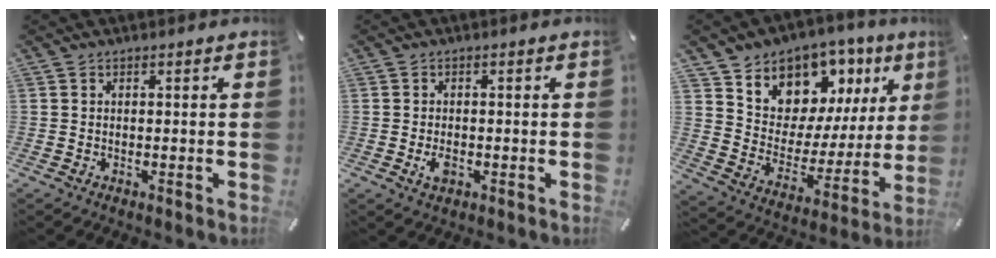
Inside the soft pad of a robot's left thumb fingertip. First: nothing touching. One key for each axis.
{"total": 2.7, "fx": -0.8, "fy": 1.6, "fz": 2.0, "tx": -0.042, "ty": -0.001, "tz": -0.014}
{"total": 9.6, "fx": 7.2, "fy": 6.3, "fz": -0.4, "tx": -0.008, "ty": -0.099, "tz": 0.130}